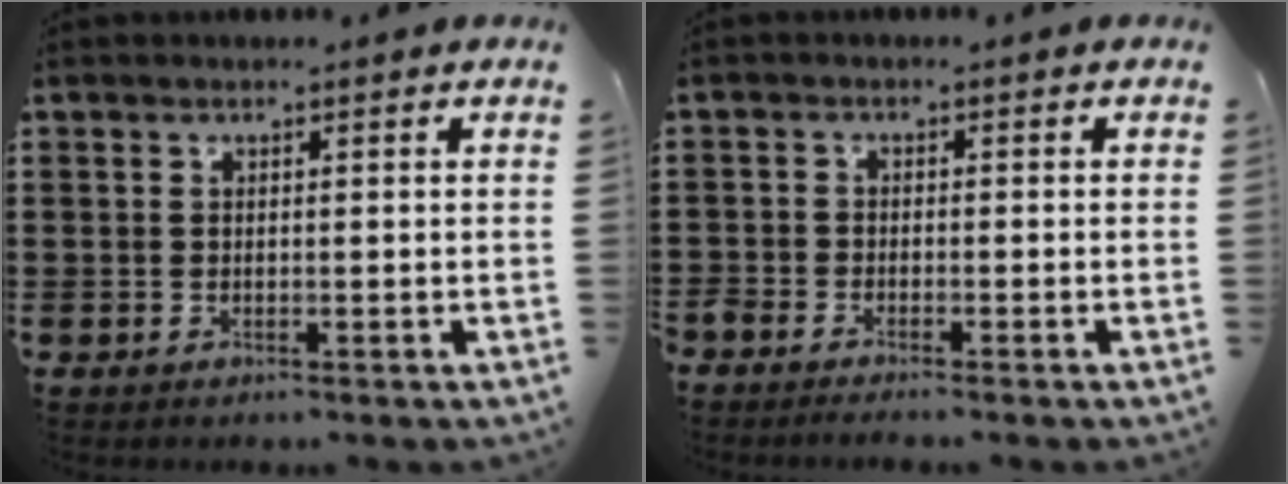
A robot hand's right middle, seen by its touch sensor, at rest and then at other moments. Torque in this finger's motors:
{"motor_torque": [0.40, -0.21, 0.45, 0.08]}